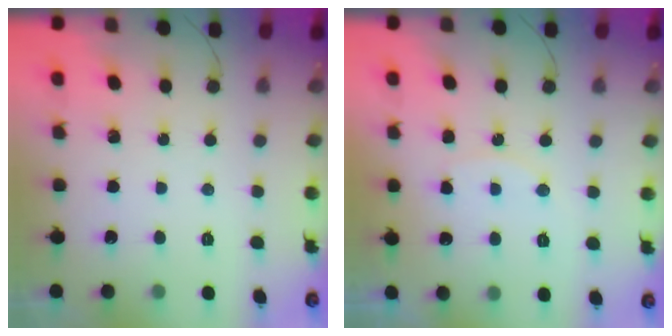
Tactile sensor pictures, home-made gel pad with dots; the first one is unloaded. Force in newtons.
{"total": 6.9, "press": 6.9, "slide": 0.3}